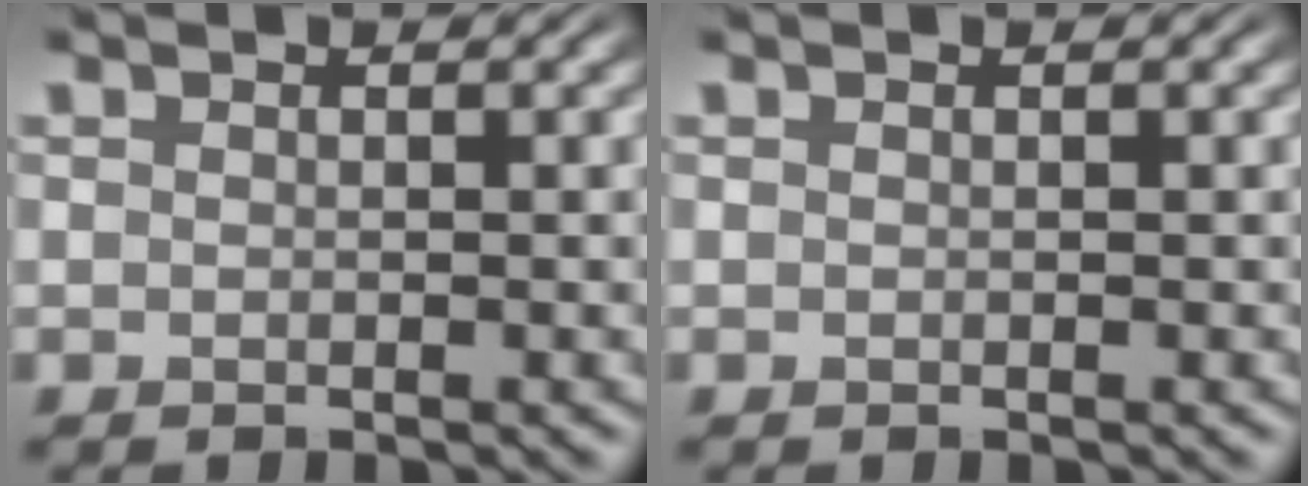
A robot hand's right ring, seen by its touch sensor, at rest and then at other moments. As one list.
[{"total": 0.0}]